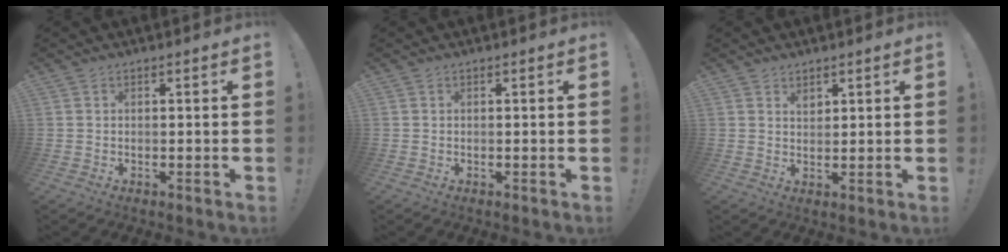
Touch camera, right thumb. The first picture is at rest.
{"total": 0.0}
{"total": 2.1, "force": [1.7, 1.0, 0.9], "torque": [-0.003, -0.010, 0.027]}